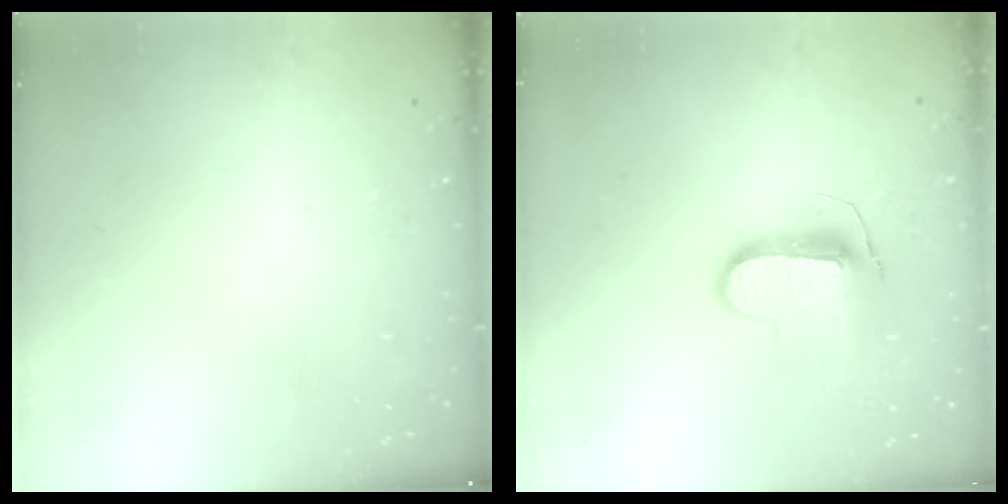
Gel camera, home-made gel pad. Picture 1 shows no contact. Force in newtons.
{"total": 9.4, "press": 9.3, "slide": 1.3}